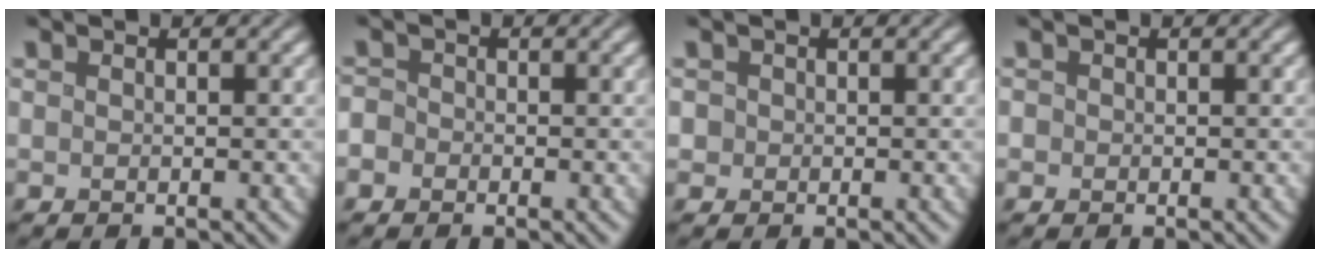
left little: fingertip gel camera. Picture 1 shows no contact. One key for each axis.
{"total": 2.9, "fx": -1.3, "fy": 2.5, "fz": 0.7, "tx": 0.002, "ty": 0.009, "tz": -0.048}
{"total": 1.7, "fx": 0.4, "fy": 1.5, "fz": 0.6, "tx": -0.006, "ty": 0.012, "tz": 0.005}
{"total": 0.9, "fx": 0.0, "fy": 0.9, "fz": 0.3, "tx": 0.000, "ty": 0.003, "tz": -0.003}